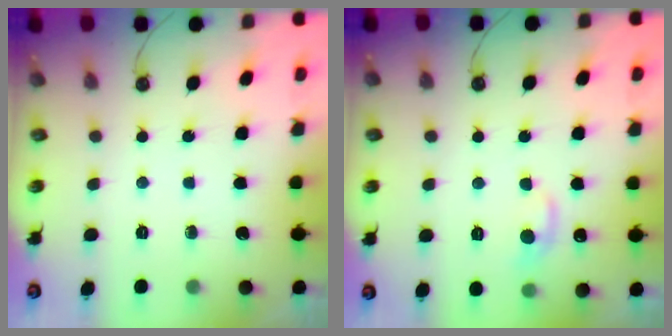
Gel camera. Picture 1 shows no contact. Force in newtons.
{"total": 0.8, "press": 0.5, "slide": 0.6}